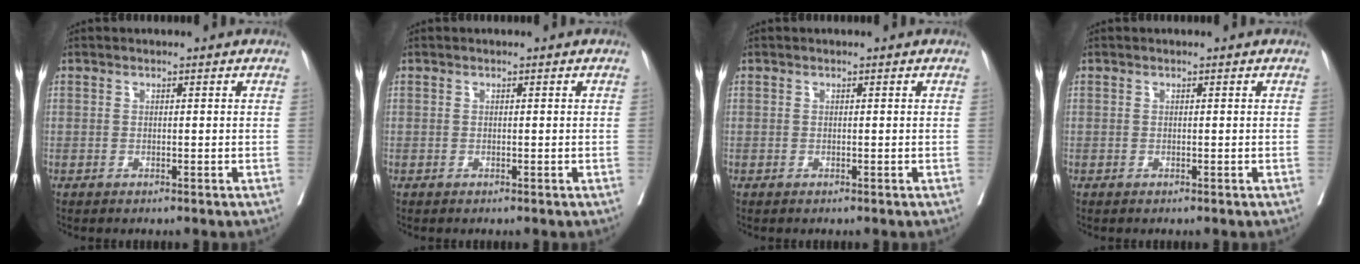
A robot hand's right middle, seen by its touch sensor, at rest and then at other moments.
{"total": 0.0}
{"total": 0.0}
{"total": 0.0}